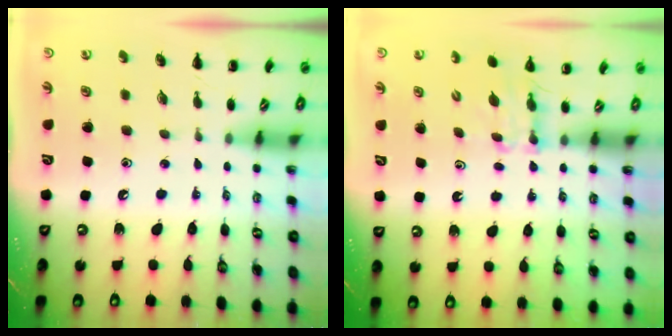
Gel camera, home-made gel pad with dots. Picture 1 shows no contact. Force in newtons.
{"total": 3.6, "press": 3.5, "slide": 1.1}